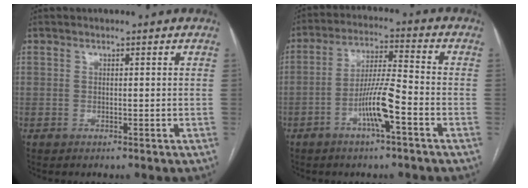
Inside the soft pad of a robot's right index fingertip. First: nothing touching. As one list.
[{"total": 8.4, "force": [-3.6, 0.4, 7.6], "torque": [-0.149, 0.006, -0.067]}]